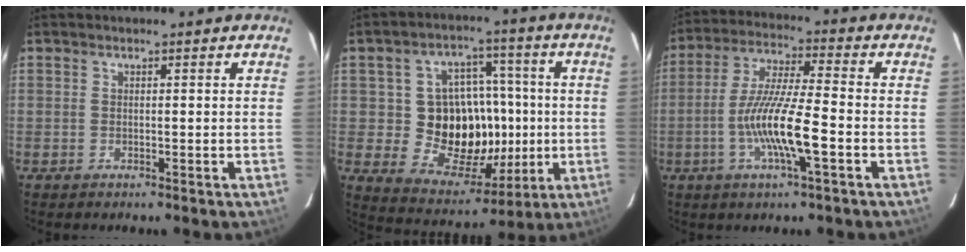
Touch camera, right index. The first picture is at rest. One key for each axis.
{"total": 15.9, "fx": -1.0, "fy": 13.1, "fz": 8.9, "tx": -0.173, "ty": 0.015, "tz": 0.006}
{"total": 12.0, "fx": -4.0, "fy": 0.9, "fz": 11.3, "tx": -0.224, "ty": -0.004, "tz": -0.076}